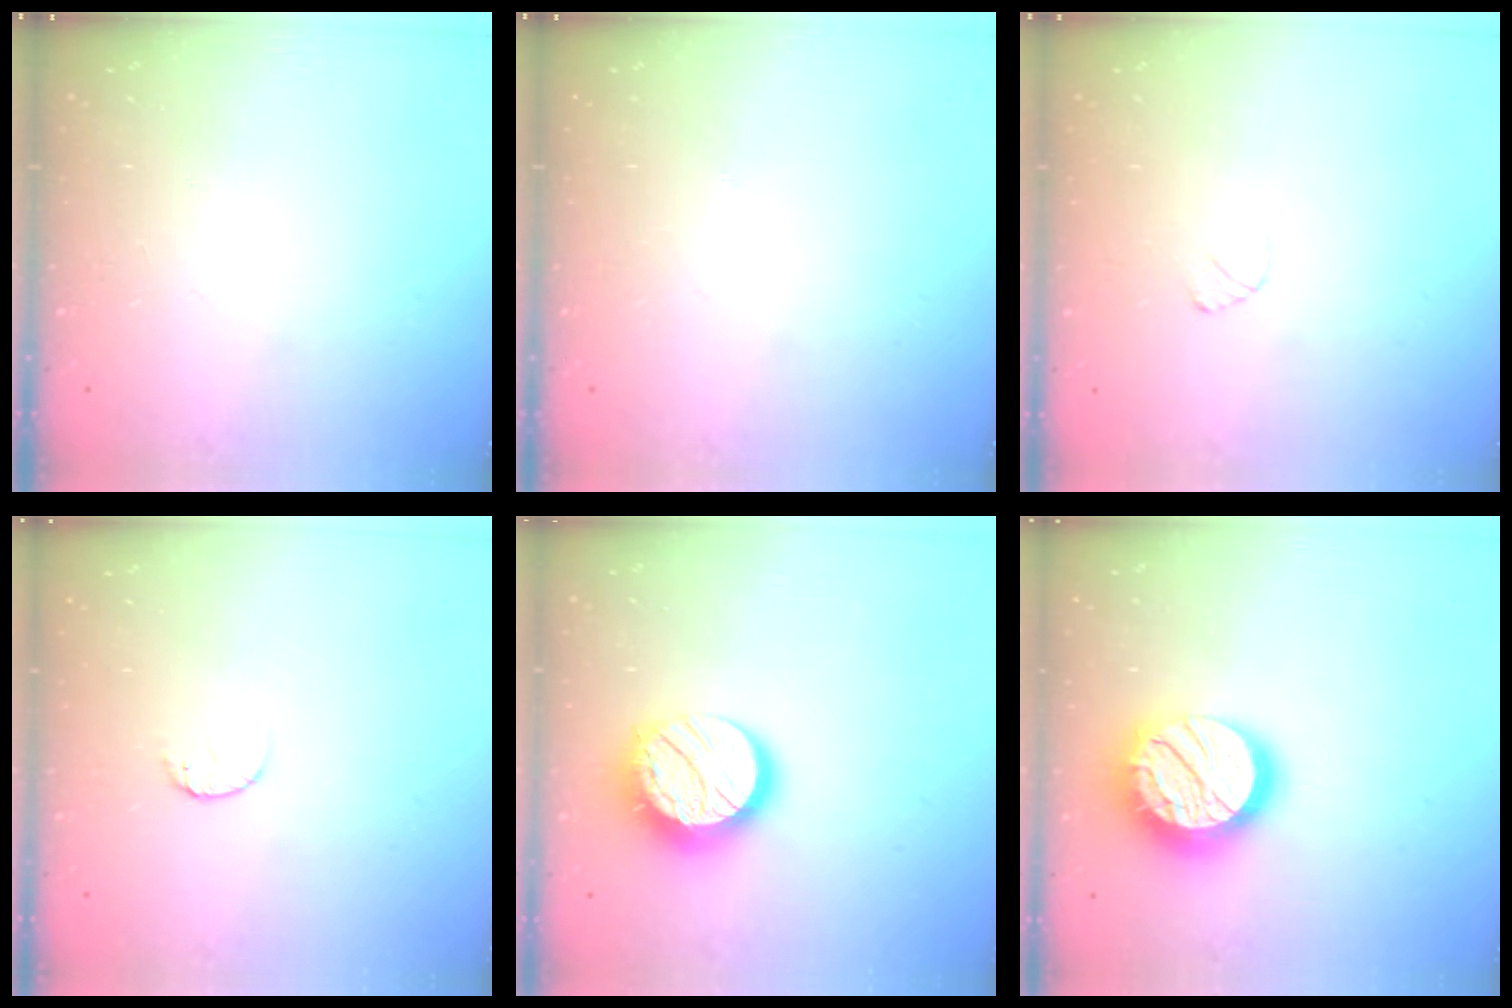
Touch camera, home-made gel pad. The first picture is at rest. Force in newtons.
{"total": 0.0}
{"total": 2.6, "press": 2.6, "slide": 0.3}
{"total": 5.6, "press": 5.6, "slide": 0.6}
{"total": 14.5, "press": 14.5, "slide": 0.8}
{"total": 20.4, "press": 20.4, "slide": 1.5}